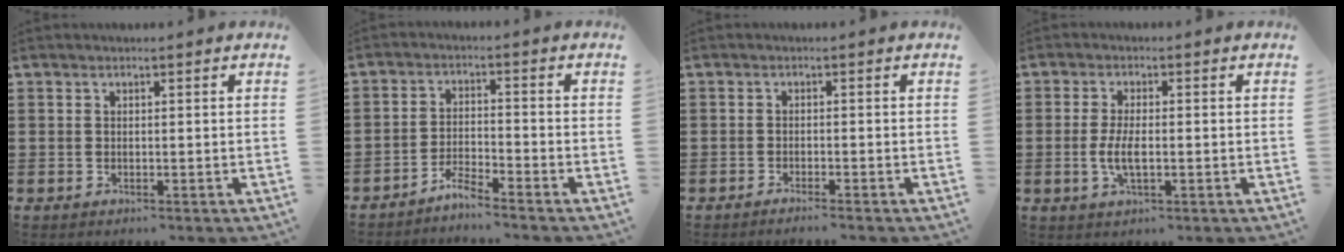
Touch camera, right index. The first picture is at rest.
{"total": 3.4, "force": [-3.4, -0.4, 0.5], "torque": [-0.021, 0.000, -0.072]}
{"total": 1.3, "force": [-1.2, -0.4, 0.3], "torque": [-0.004, 0.000, -0.024]}
{"total": 4.2, "force": [-0.7, 1.5, 3.9], "torque": [-0.090, -0.005, -0.019]}